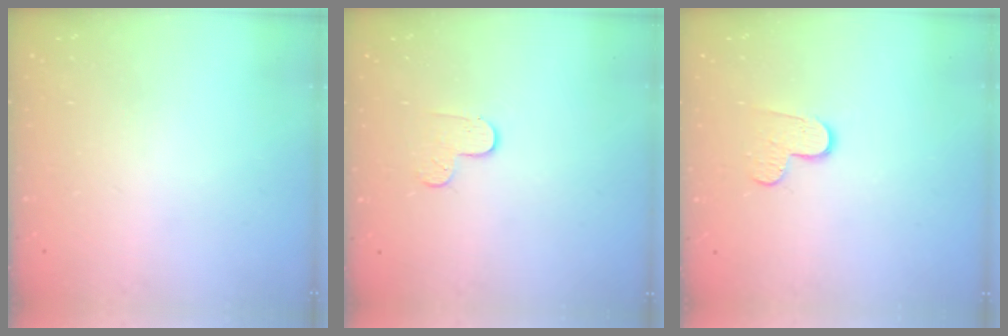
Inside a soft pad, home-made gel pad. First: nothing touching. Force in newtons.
{"total": 4.3, "press": 4.3, "slide": 0.4}
{"total": 7.9, "press": 7.9, "slide": 0.5}